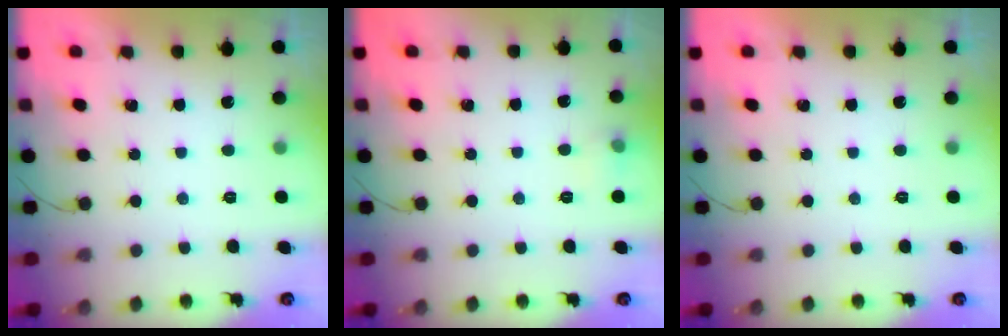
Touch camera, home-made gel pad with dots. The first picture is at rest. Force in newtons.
{"total": 5.3, "press": 5.0, "slide": 1.7}
{"total": 0.0}